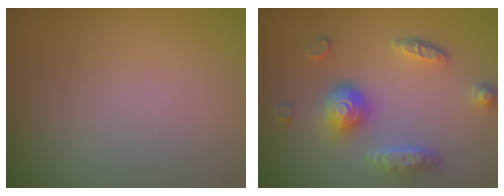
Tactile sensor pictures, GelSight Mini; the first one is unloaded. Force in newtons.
{"total": 5.0, "press": 3.7, "slide": 3.4}